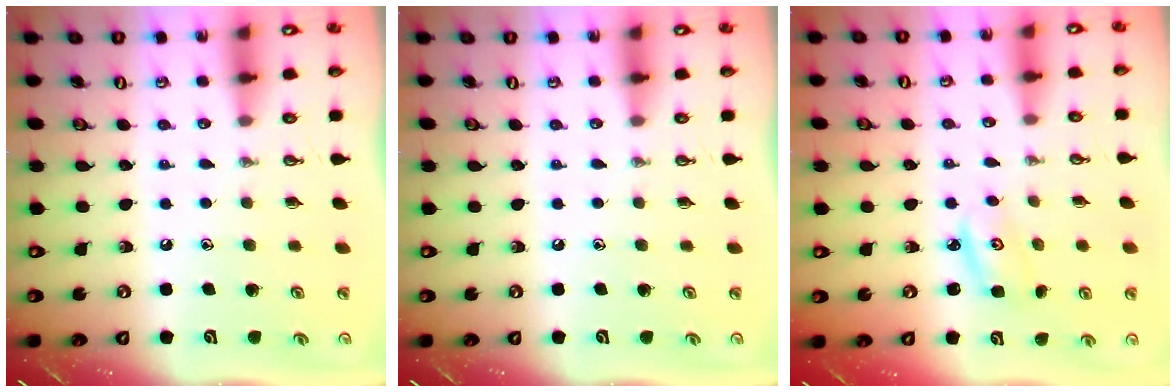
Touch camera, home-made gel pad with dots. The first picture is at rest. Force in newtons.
{"total": 0.0}
{"total": 2.8, "press": 2.8, "slide": 0.2}